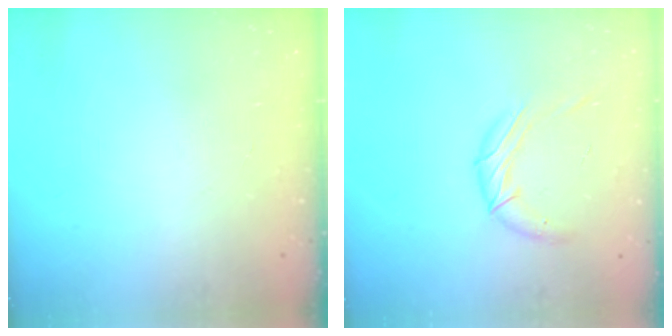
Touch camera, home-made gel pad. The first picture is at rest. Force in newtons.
{"total": 9.5, "press": 9.5, "slide": 0.7}